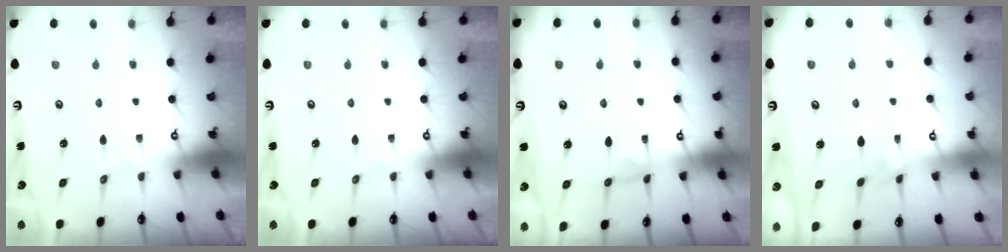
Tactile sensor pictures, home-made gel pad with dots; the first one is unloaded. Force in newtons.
{"total": 0.0}
{"total": 0.7, "press": 0.3, "slide": 0.6}
{"total": 2.4, "press": 2.3, "slide": 0.7}